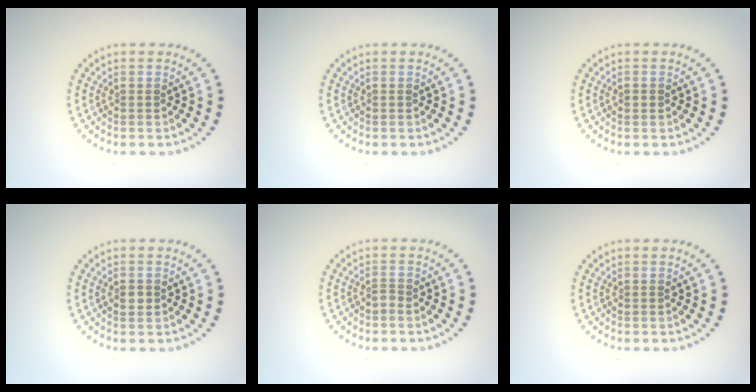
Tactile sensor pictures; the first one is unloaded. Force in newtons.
{"total": 0.0}
{"total": 0.8, "press": 0.8, "slide": 0.1}
{"total": 1.2, "press": 1.2, "slide": 0.2}
{"total": 1.0, "press": 0.6, "slide": 0.8}
{"total": 0.0}